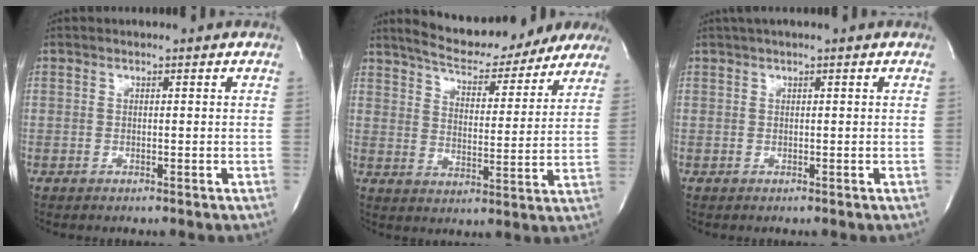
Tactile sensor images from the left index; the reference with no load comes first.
{"total": 18.8, "force": [16.6, 5.3, 7.0], "torque": [-0.100, -0.006, 0.220]}
{"total": 1.8, "force": [1.1, 0.0, 1.4], "torque": [-0.023, 0.020, 0.018]}